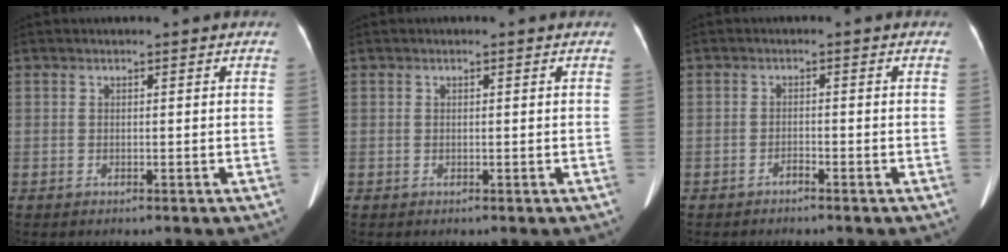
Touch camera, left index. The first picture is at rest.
{"total": 0.0}
{"total": 1.1, "force": [-1.1, 0.1, 0.4], "torque": [-0.009, 0.000, -0.020]}